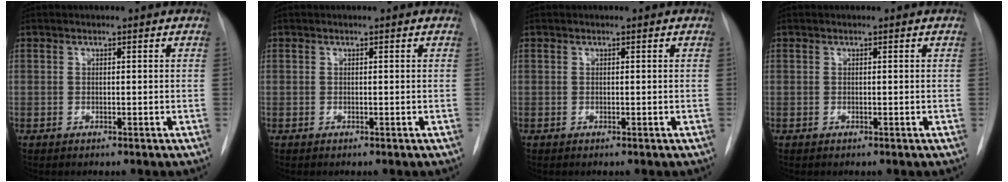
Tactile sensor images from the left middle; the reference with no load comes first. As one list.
[{"total": 0.0}, {"total": 0.0}, {"total": 0.0}]